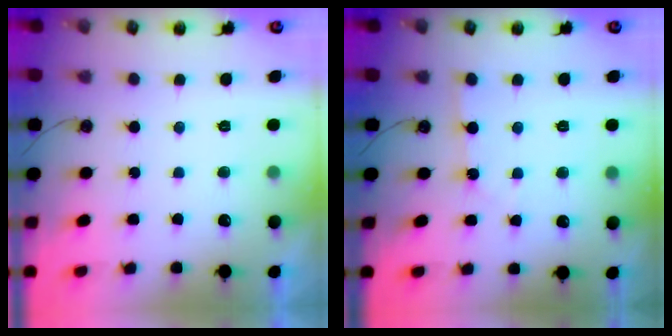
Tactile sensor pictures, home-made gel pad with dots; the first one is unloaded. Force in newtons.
{"total": 1.8, "press": 1.8, "slide": 0.3}